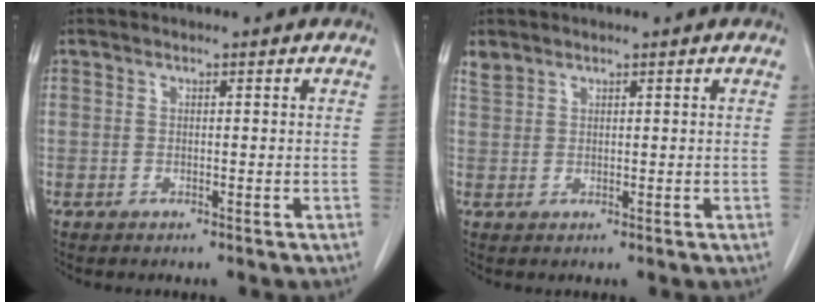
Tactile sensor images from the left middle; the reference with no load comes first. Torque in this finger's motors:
{"motor_torque": [0.31, -0.28, -0.02, 0.00]}